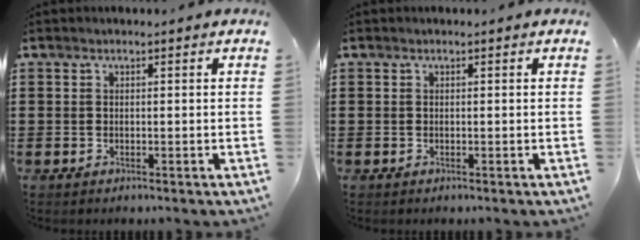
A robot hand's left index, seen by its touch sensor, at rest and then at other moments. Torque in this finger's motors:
{"motor_torque": [-0.02, -0.02, 0.00, 0.00]}